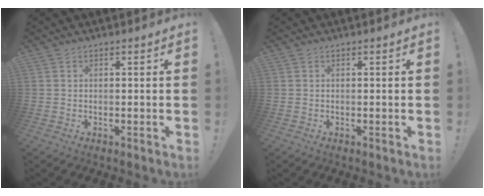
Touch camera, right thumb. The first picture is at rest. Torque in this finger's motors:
{"motor_torque": [-0.06, 0.02, -0.03, 0.02, 0.01]}